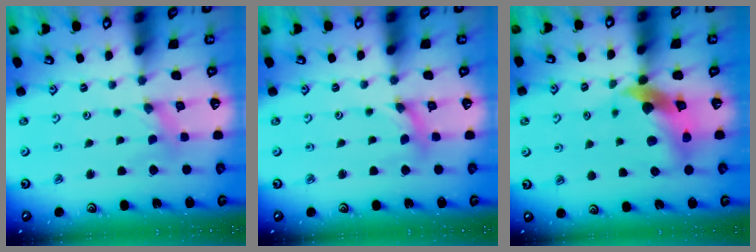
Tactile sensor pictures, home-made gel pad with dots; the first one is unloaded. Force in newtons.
{"total": 2.5, "press": 2.4, "slide": 0.3}
{"total": 12.0, "press": 11.8, "slide": 1.7}